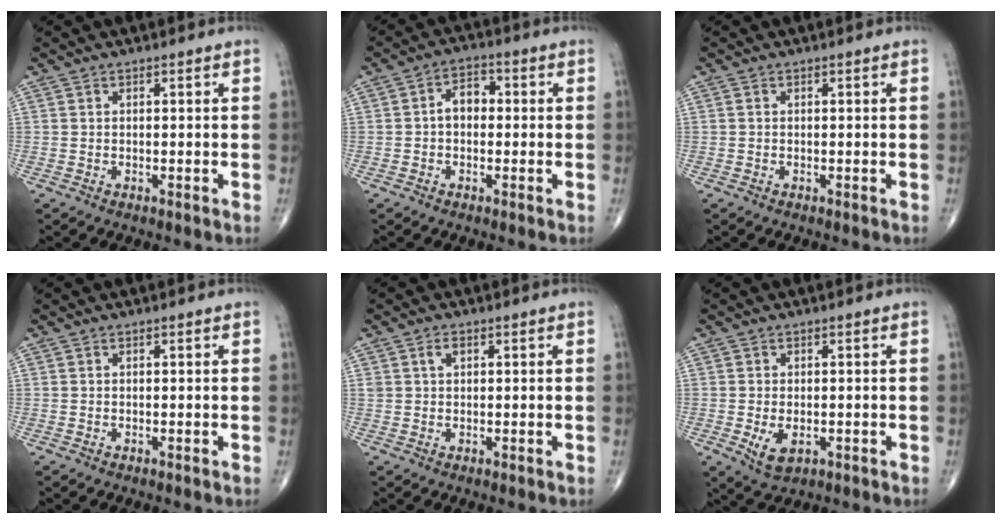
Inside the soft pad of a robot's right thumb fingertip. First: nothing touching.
{"total": 4.7, "force": [-0.1, 3.3, 3.4], "torque": [-0.043, 0.021, -0.012]}
{"total": 0.0}
{"total": 0.0}
{"total": 1.9, "force": [0.8, 1.3, 1.2], "torque": [-0.018, 0.002, 0.015]}
{"total": 4.4, "force": [-1.1, 2.5, 3.4], "torque": [-0.057, -0.007, -0.011]}